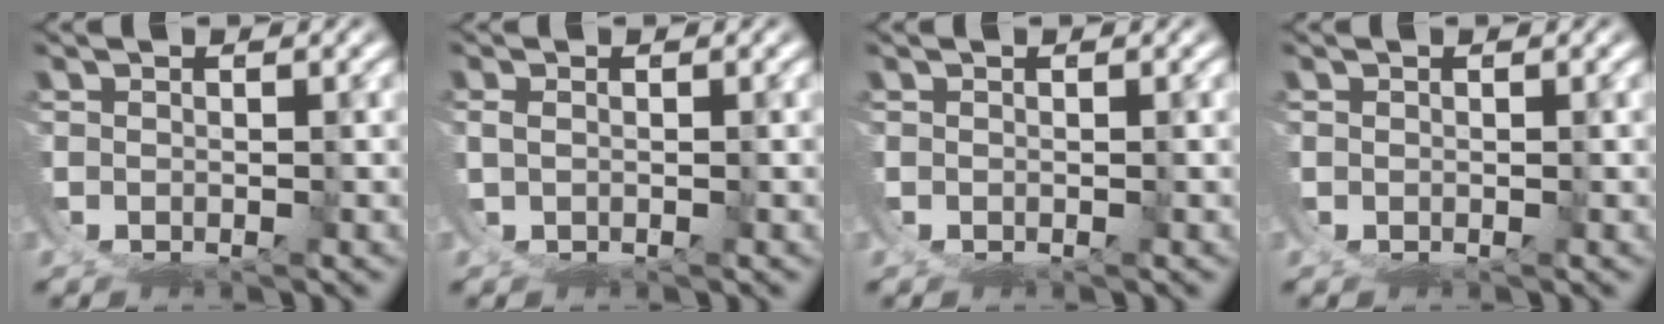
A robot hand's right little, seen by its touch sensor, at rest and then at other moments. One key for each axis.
{"total": 0.8, "fx": 0.5, "fy": -0.4, "fz": 0.3, "tx": -0.010, "ty": -0.002, "tz": 0.015}
{"total": 0.0}
{"total": 0.0}